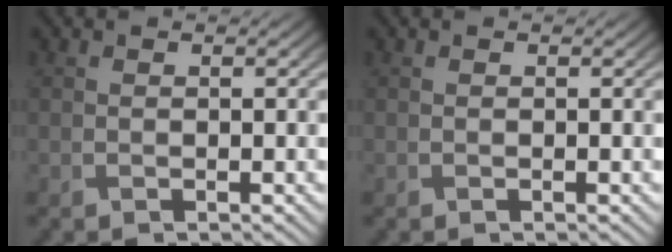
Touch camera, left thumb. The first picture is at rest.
{"total": 0.0}